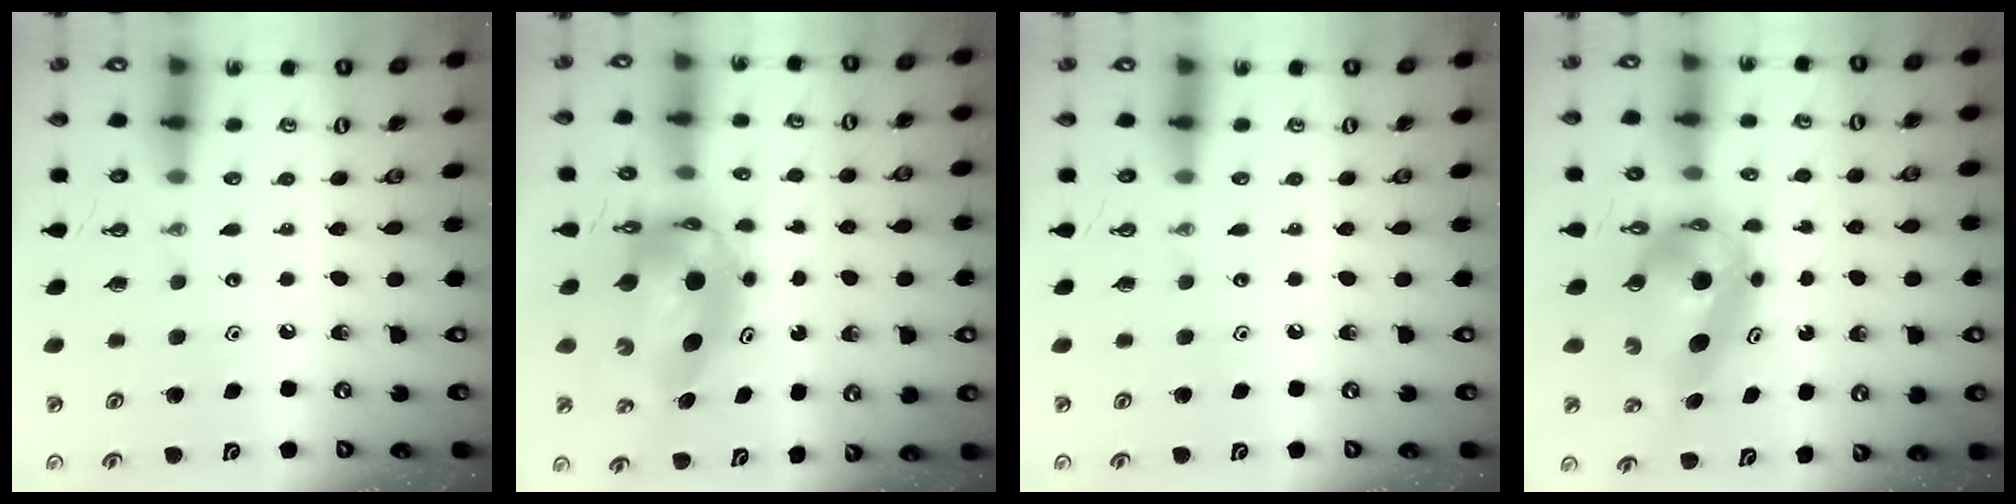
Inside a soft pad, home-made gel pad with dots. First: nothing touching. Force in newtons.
{"total": 7.9, "press": 7.9, "slide": 0.8}
{"total": 0.0}
{"total": 7.6, "press": 7.6, "slide": 0.6}